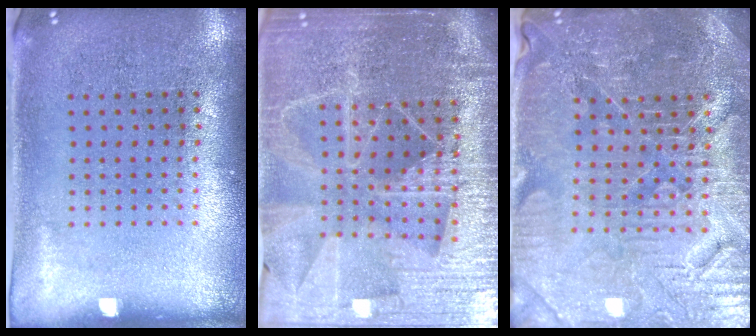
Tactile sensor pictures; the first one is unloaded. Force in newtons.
{"total": 5.3, "press": 4.8, "slide": 2.3}
{"total": 4.5, "press": 4.3, "slide": 1.3}